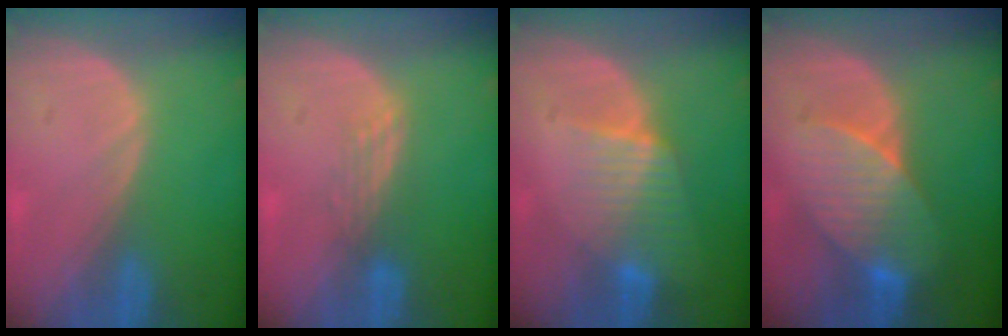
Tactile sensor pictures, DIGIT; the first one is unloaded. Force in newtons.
{"total": 3.0, "press": 2.5, "slide": 1.7}
{"total": 6.5, "press": 5.8, "slide": 3.0}
{"total": 7.3, "press": 7.2, "slide": 1.2}